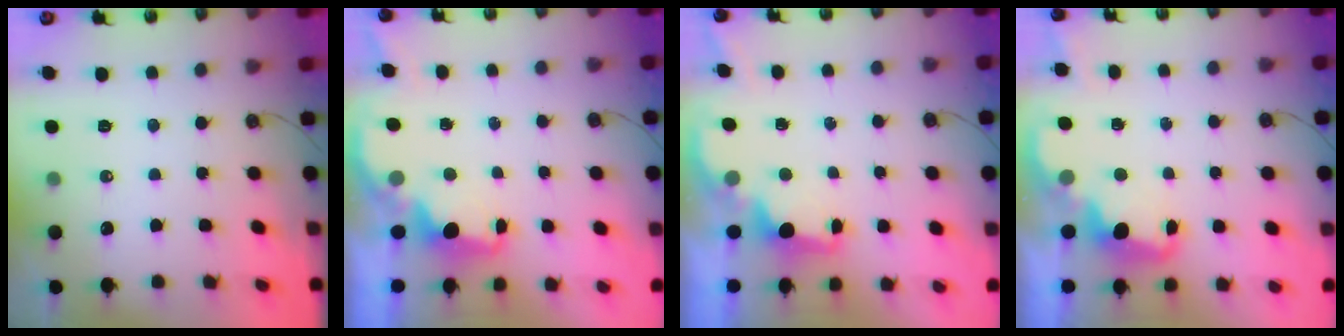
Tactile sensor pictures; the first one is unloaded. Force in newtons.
{"total": 2.0, "press": 1.9, "slide": 0.8}
{"total": 1.8, "press": 1.6, "slide": 0.7}
{"total": 2.7, "press": 2.6, "slide": 0.7}